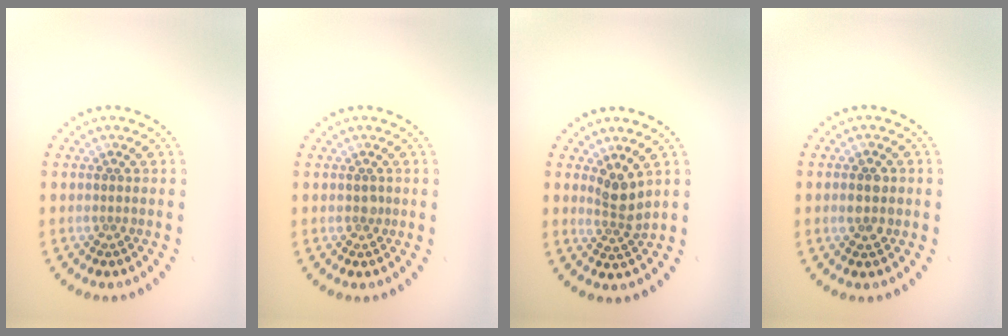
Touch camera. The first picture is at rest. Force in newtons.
{"total": 0.6, "press": 0.5, "slide": 0.2}
{"total": 2.4, "press": 1.8, "slide": 1.6}
{"total": 2.6, "press": 2.6, "slide": 0.1}